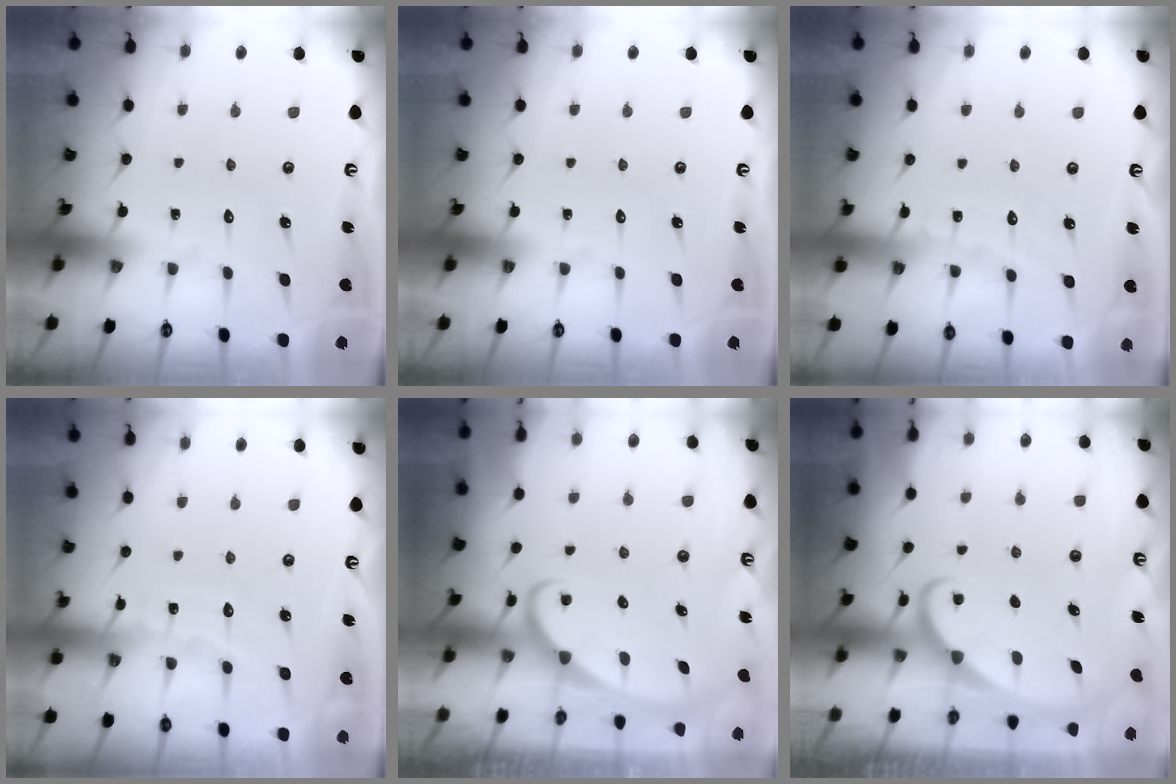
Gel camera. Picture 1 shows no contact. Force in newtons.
{"total": 0.0}
{"total": 5.3, "press": 5.2, "slide": 0.6}
{"total": 5.3, "press": 5.2, "slide": 0.6}
{"total": 2.6, "press": 2.6, "slide": 0.4}
{"total": 2.3, "press": 2.3, "slide": 0.3}